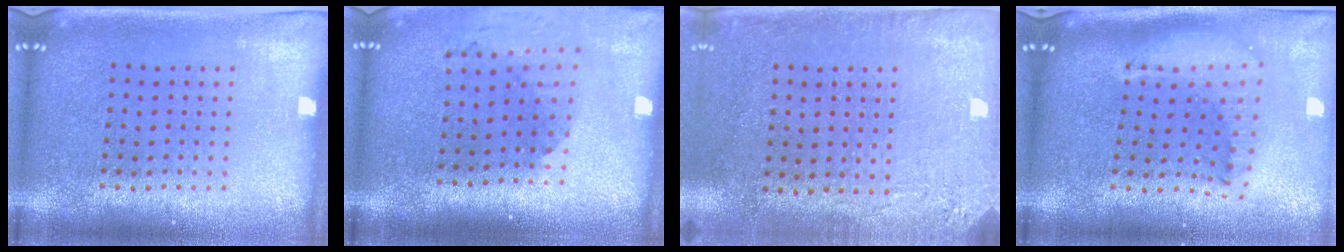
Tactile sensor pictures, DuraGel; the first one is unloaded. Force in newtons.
{"total": 2.0, "press": 1.4, "slide": 1.3}
{"total": 2.8, "press": 2.4, "slide": 1.6}
{"total": 2.1, "press": 1.7, "slide": 1.3}